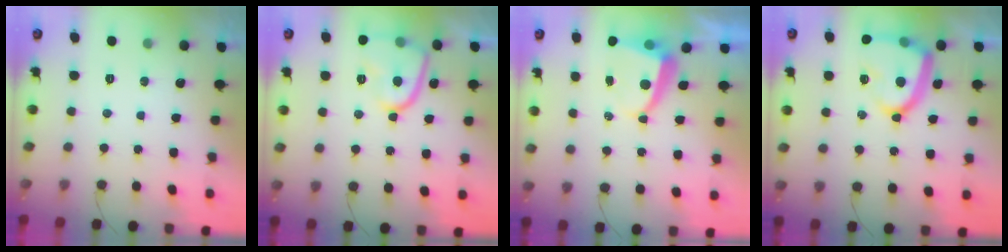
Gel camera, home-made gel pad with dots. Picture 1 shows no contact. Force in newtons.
{"total": 12.3, "press": 12.2, "slide": 1.3}
{"total": 6.1, "press": 6.1, "slide": 0.7}
{"total": 16.1, "press": 16.1, "slide": 1.6}